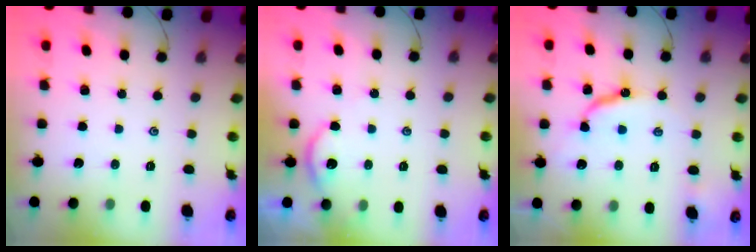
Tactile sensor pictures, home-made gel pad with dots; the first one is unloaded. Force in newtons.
{"total": 4.4, "press": 4.4, "slide": 0.5}
{"total": 8.7, "press": 8.6, "slide": 0.9}